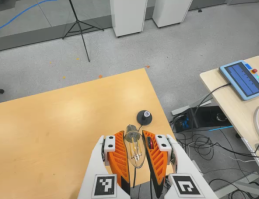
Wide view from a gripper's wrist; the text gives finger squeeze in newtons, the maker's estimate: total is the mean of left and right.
{"total": 21.0, "left": 22.5, "right": 19.5}